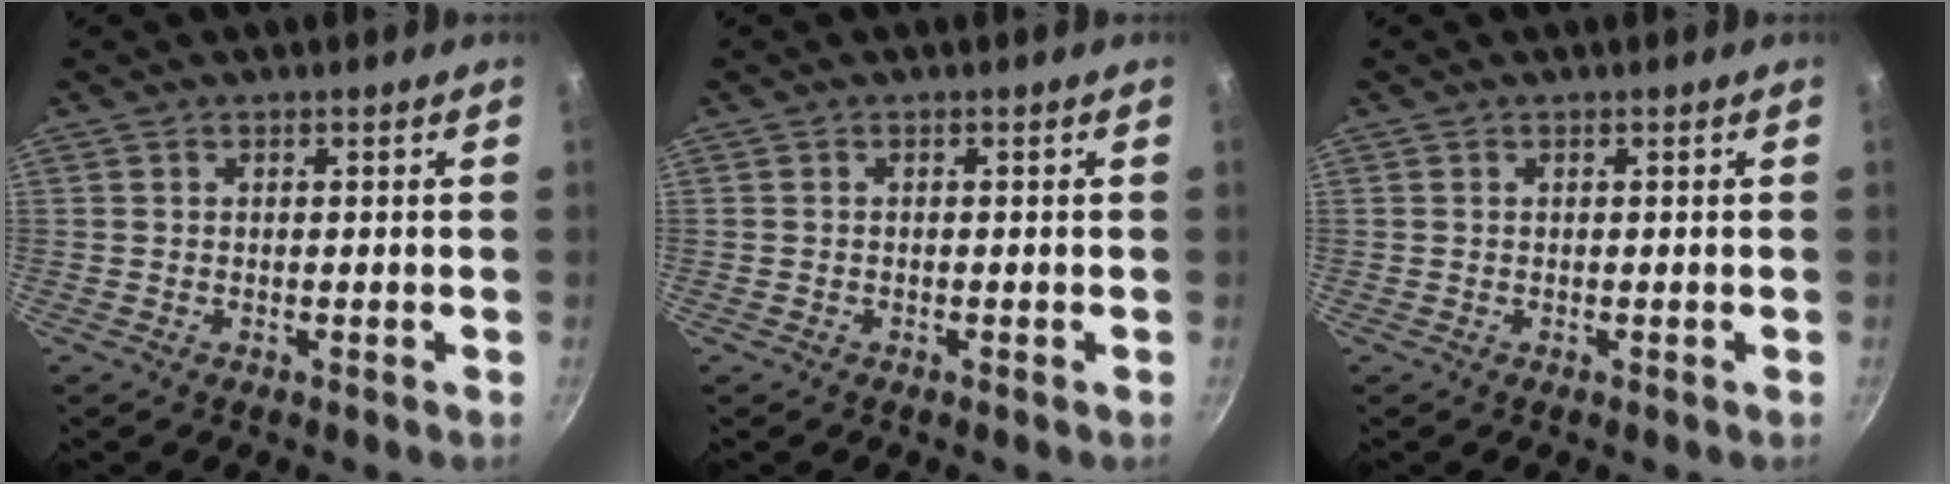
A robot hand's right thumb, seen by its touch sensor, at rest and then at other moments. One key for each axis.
{"total": 0.0}
{"total": 0.0}